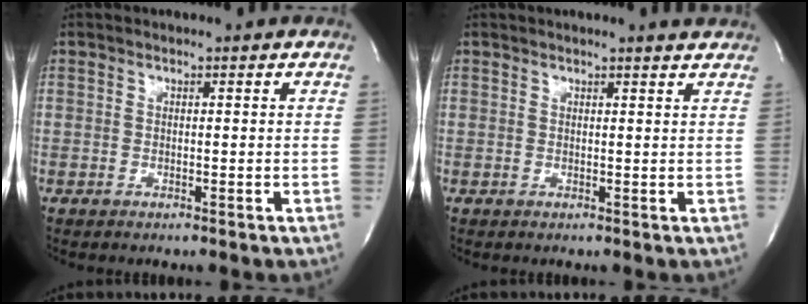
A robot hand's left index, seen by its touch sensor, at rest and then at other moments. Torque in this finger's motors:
{"motor_torque": [0.82, -0.84, 0.39, 0.06]}